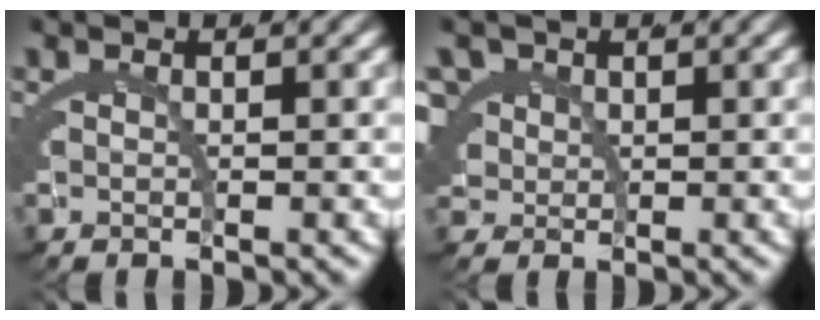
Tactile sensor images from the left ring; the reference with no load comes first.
{"total": 5.9, "force": [0.8, 5.4, 2.3], "torque": [-0.057, -0.012, 0.015]}